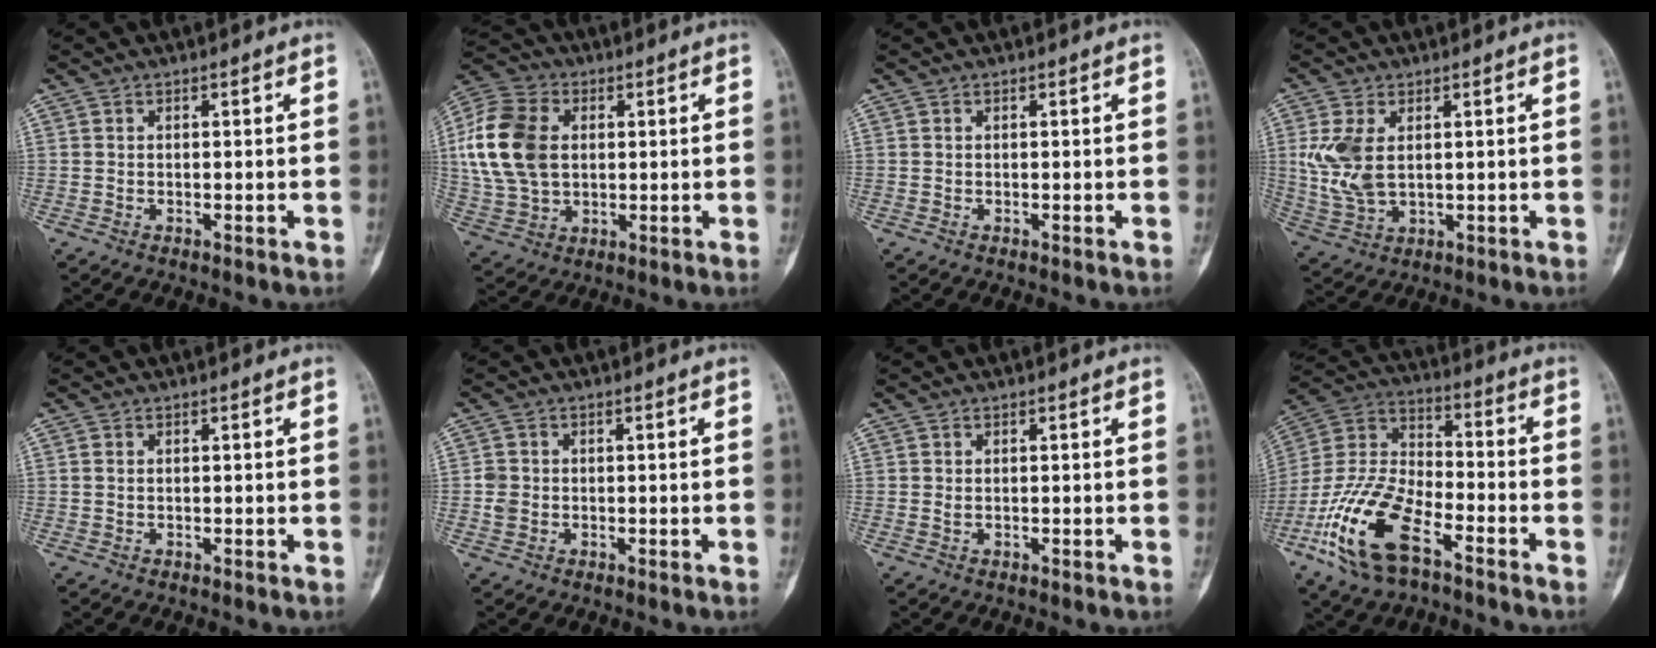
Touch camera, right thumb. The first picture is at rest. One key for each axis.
{"total": 16.0, "fx": 2.3, "fy": 11.3, "fz": 11.1, "tx": -0.214, "ty": 0.009, "tz": 0.042}
{"total": 0.0}
{"total": 8.5, "fx": 1.7, "fy": 5.0, "fz": 6.7, "tx": -0.147, "ty": -0.007, "tz": 0.047}
{"total": 0.5, "fx": 0.1, "fy": 0.4, "fz": 0.4, "tx": -0.009, "ty": 0.001, "tz": 0.002}
{"total": 2.4, "fx": -0.2, "fy": 2.2, "fz": 1.0, "tx": -0.011, "ty": 0.006, "tz": -0.002}
{"total": 0.0}
{"total": 18.6, "fx": -9.4, "fy": 8.4, "fz": 13.7, "tx": -0.280, "ty": 0.045, "tz": -0.183}